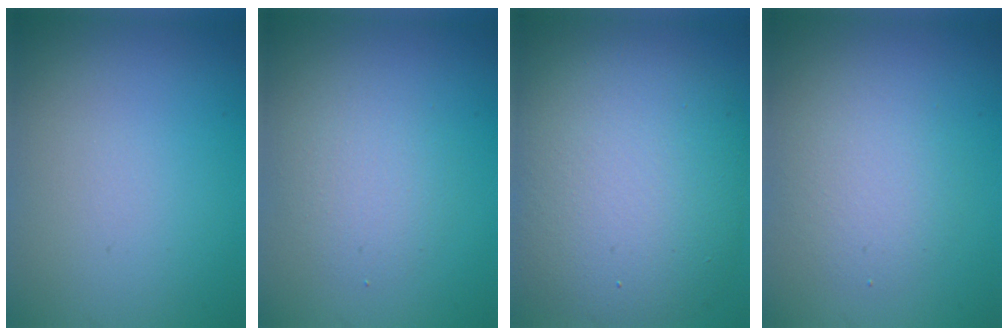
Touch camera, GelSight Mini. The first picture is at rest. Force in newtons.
{"total": 2.3, "press": 2.3, "slide": 0.2}
{"total": 10.7, "press": 10.6, "slide": 0.6}
{"total": 2.9, "press": 2.9, "slide": 0.3}